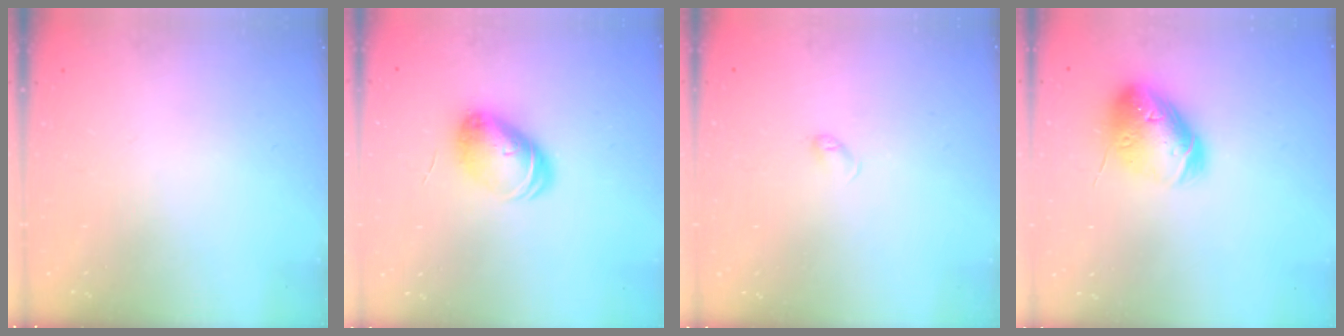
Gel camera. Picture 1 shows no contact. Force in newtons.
{"total": 9.9, "press": 9.9, "slide": 0.4}
{"total": 3.4, "press": 3.3, "slide": 0.6}
{"total": 17.7, "press": 17.4, "slide": 2.8}